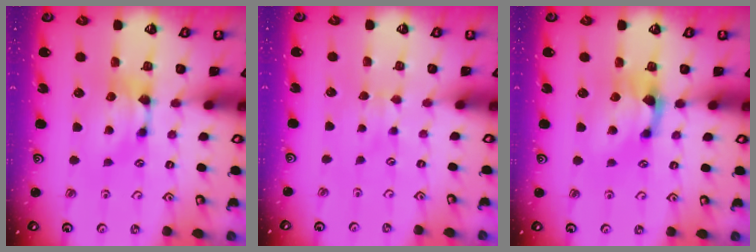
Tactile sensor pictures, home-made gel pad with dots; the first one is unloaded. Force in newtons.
{"total": 2.8, "press": 2.8, "slide": 0.3}
{"total": 2.2, "press": 2.1, "slide": 0.9}